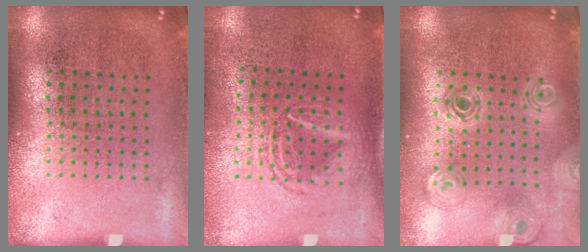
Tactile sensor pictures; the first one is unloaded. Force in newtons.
{"total": 1.5, "press": 1.3, "slide": 0.7}
{"total": 1.1, "press": 1.1, "slide": 0.3}